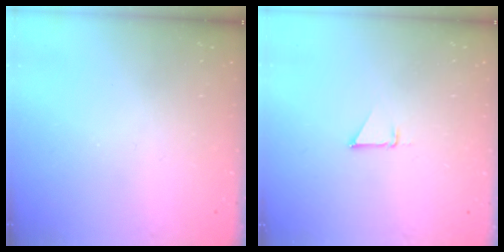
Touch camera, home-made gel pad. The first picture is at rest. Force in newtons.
{"total": 2.5, "press": 2.5, "slide": 0.1}